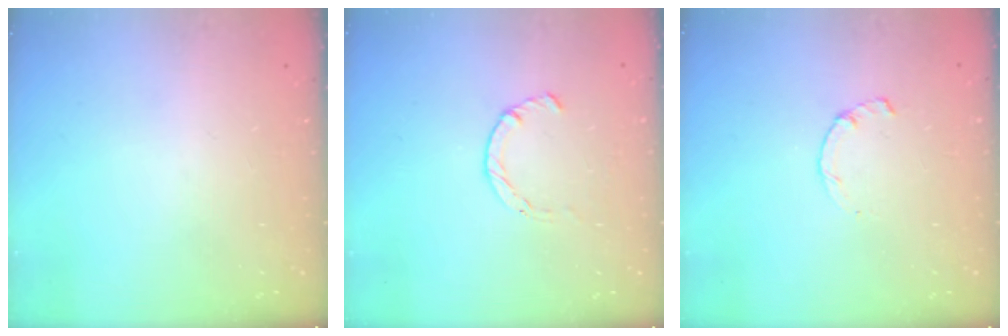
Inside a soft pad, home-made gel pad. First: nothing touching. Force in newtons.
{"total": 3.7, "press": 3.6, "slide": 0.5}
{"total": 1.7, "press": 1.7, "slide": 0.3}